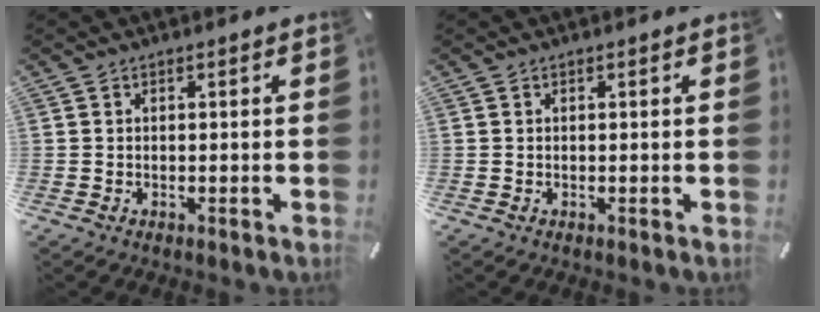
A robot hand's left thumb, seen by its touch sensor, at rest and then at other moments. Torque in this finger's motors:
{"motor_torque": [-0.36, -0.25, 0.04, 0.11, -0.01]}